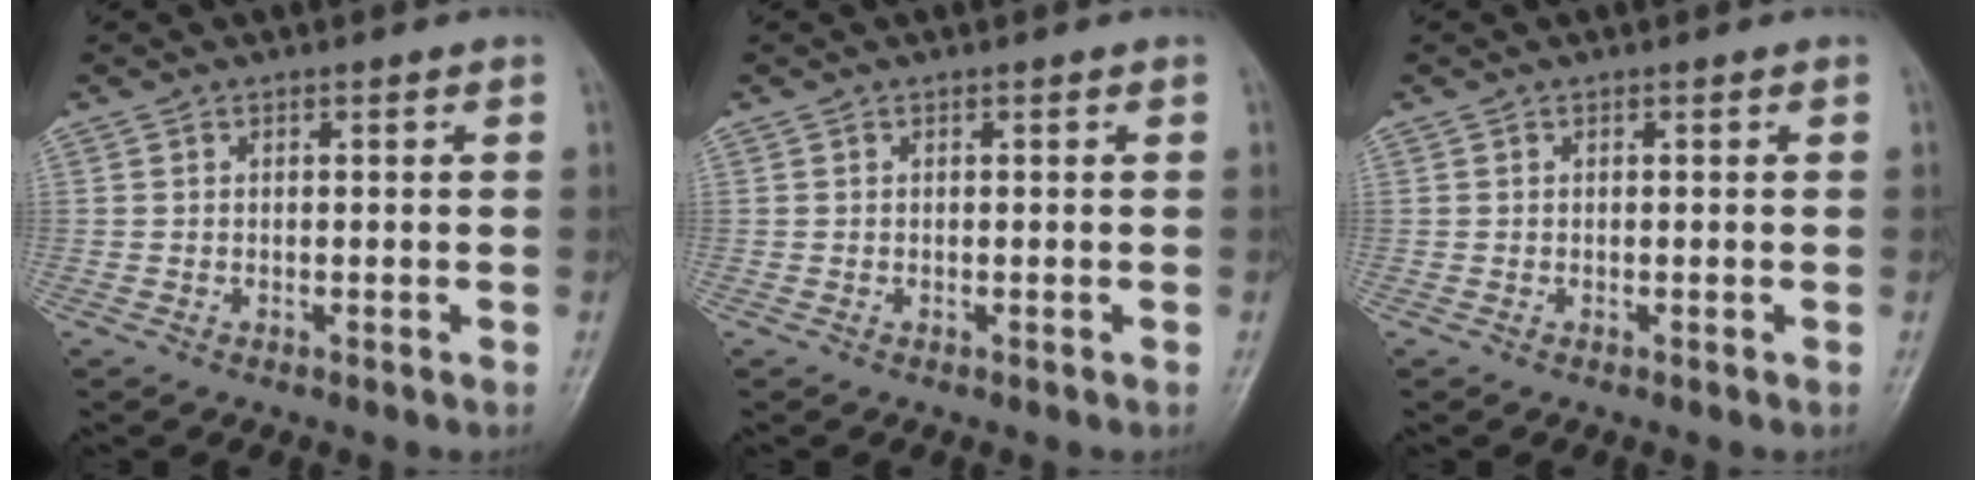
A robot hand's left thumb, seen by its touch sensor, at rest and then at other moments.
{"total": 0.0}
{"total": 0.0}